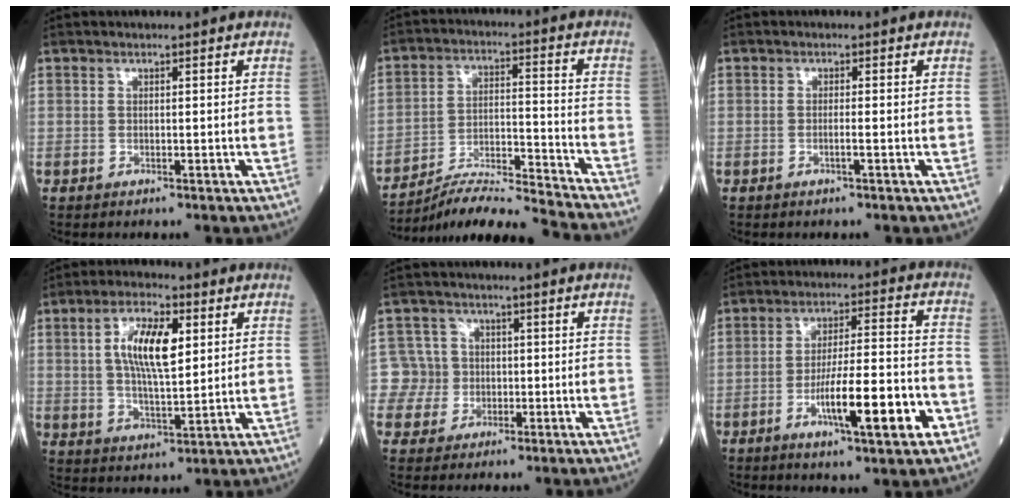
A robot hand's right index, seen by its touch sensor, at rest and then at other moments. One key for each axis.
{"total": 12.2, "fx": -11.6, "fy": -2.5, "fz": 2.8, "tx": -0.039, "ty": 0.014, "tz": -0.207}
{"total": 1.3, "fx": -0.4, "fy": -0.2, "fz": 1.2, "tx": -0.023, "ty": -0.002, "tz": -0.010}
{"total": 9.9, "fx": 2.6, "fy": 3.0, "fz": 9.1, "tx": -0.167, "ty": 0.008, "tz": 0.048}
{"total": 4.7, "fx": -0.5, "fy": 4.7, "fz": -0.2, "tx": 0.017, "ty": 0.015, "tz": -0.010}
{"total": 13.1, "fx": -5.2, "fy": 1.4, "fz": 11.9, "tx": -0.199, "ty": 0.000, "tz": -0.081}